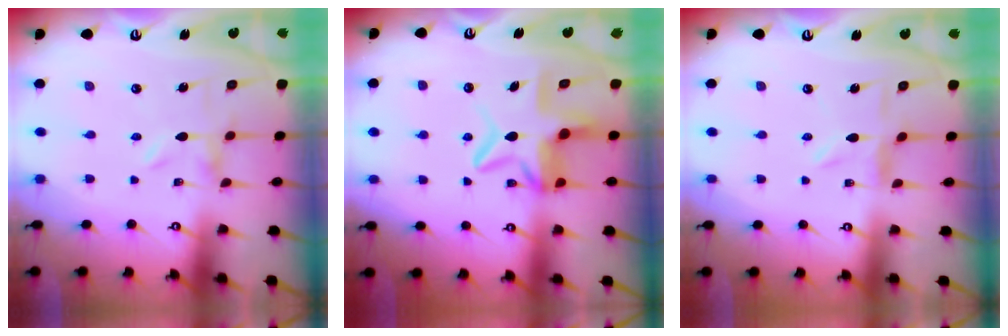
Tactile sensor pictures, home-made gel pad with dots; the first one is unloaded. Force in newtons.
{"total": 10.2, "press": 10.2, "slide": 0.9}
{"total": 2.1, "press": 2.1, "slide": 0.3}